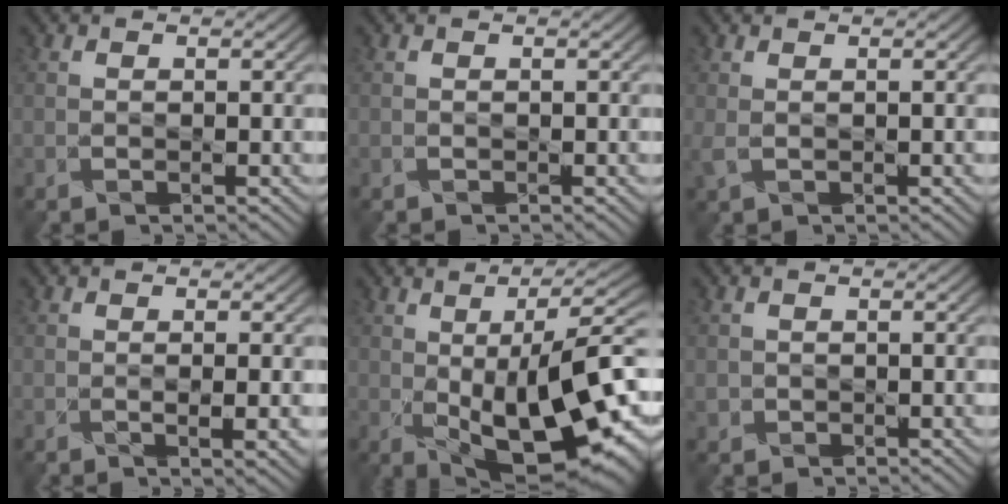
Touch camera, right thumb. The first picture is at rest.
{"total": 0.0}
{"total": 1.0, "force": [0.3, 0.5, 0.8], "torque": [-0.024, -0.003, 0.006]}
{"total": 3.1, "force": [-0.7, 1.0, 2.8], "torque": [-0.041, -0.011, -0.003]}
{"total": 16.0, "force": [-2.4, 6.8, 14.3], "torque": [-0.206, -0.021, -0.023]}
{"total": 1.2, "force": [0.3, 0.9, -0.7], "torque": [0.019, -0.004, 0.007]}